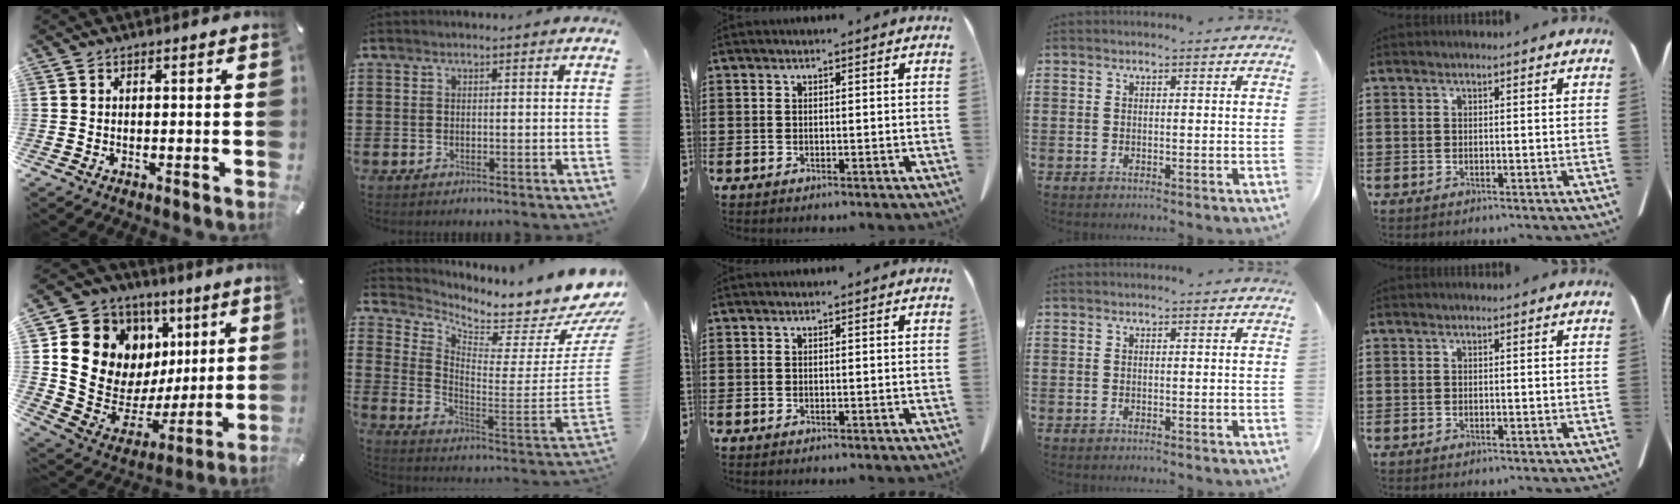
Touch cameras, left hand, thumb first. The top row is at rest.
{"thumb": {"total": 14.0, "force": [4.8, 12.5, 4.0], "torque": [-0.053, -0.065, 0.112]}, "index": {"total": 5.9, "force": [5.2, 0.9, 2.7], "torque": [-0.060, -0.074, 0.077]}}